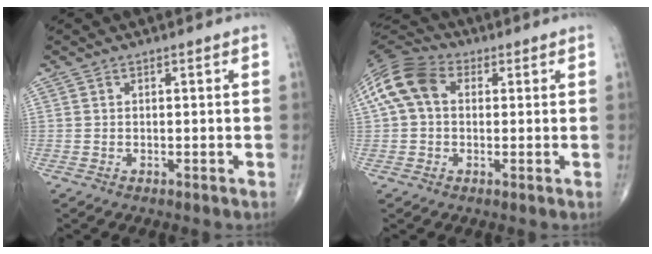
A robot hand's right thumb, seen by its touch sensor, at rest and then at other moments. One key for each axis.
{"total": 11.1, "fx": 2.2, "fy": 7.7, "fz": 7.6, "tx": -0.155, "ty": 0.034, "tz": 0.030}